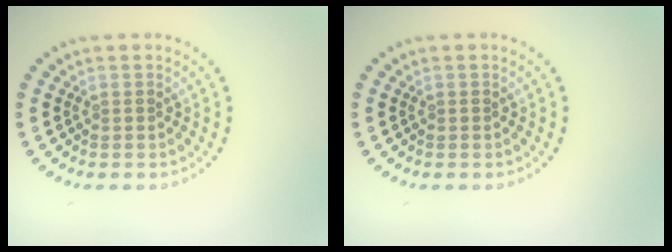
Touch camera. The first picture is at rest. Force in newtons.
{"total": 0.0}